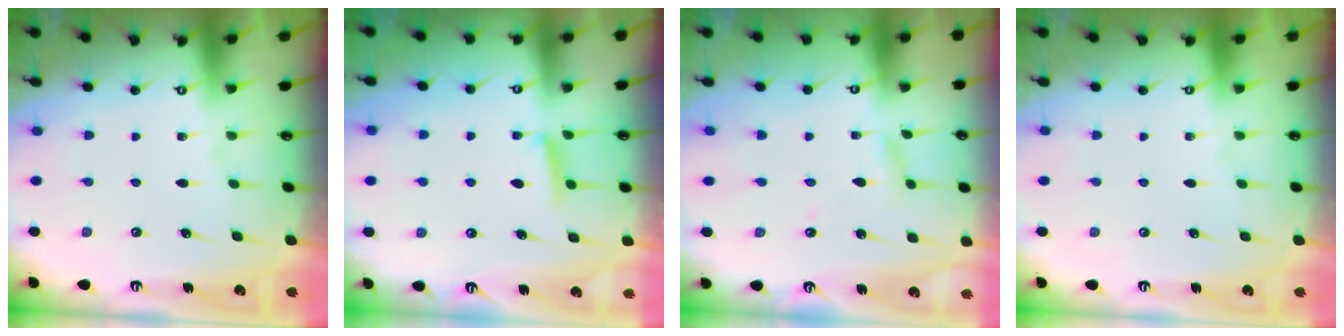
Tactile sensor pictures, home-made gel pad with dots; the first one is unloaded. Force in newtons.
{"total": 6.5, "press": 6.4, "slide": 0.7}
{"total": 2.8, "press": 2.8, "slide": 0.1}
{"total": 0.0}